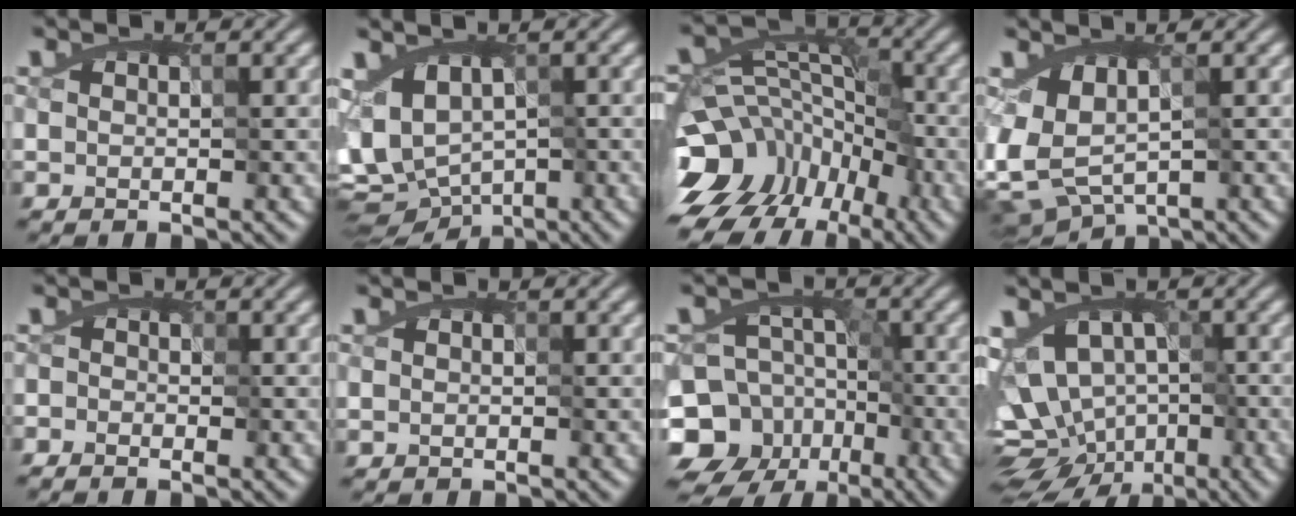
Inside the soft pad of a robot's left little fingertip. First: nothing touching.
{"total": 5.3, "force": [-0.8, 3.6, 3.8], "torque": [-0.054, -0.015, -0.013]}
{"total": 12.0, "force": [-8.4, 7.6, 4.0], "torque": [-0.070, 0.024, -0.153]}
{"total": 4.4, "force": [-0.3, 2.4, 3.7], "torque": [-0.077, -0.002, -0.008]}
{"total": 0.7, "force": [-0.6, 0.4, 0.1], "torque": [0.001, 0.003, -0.025]}
{"total": 0.0}
{"total": 11.6, "force": [-7.5, 8.3, 3.0], "torque": [-0.045, -0.010, -0.142]}
{"total": 10.0, "force": [-4.4, 7.2, 5.4], "torque": [-0.060, 0.001, -0.065]}